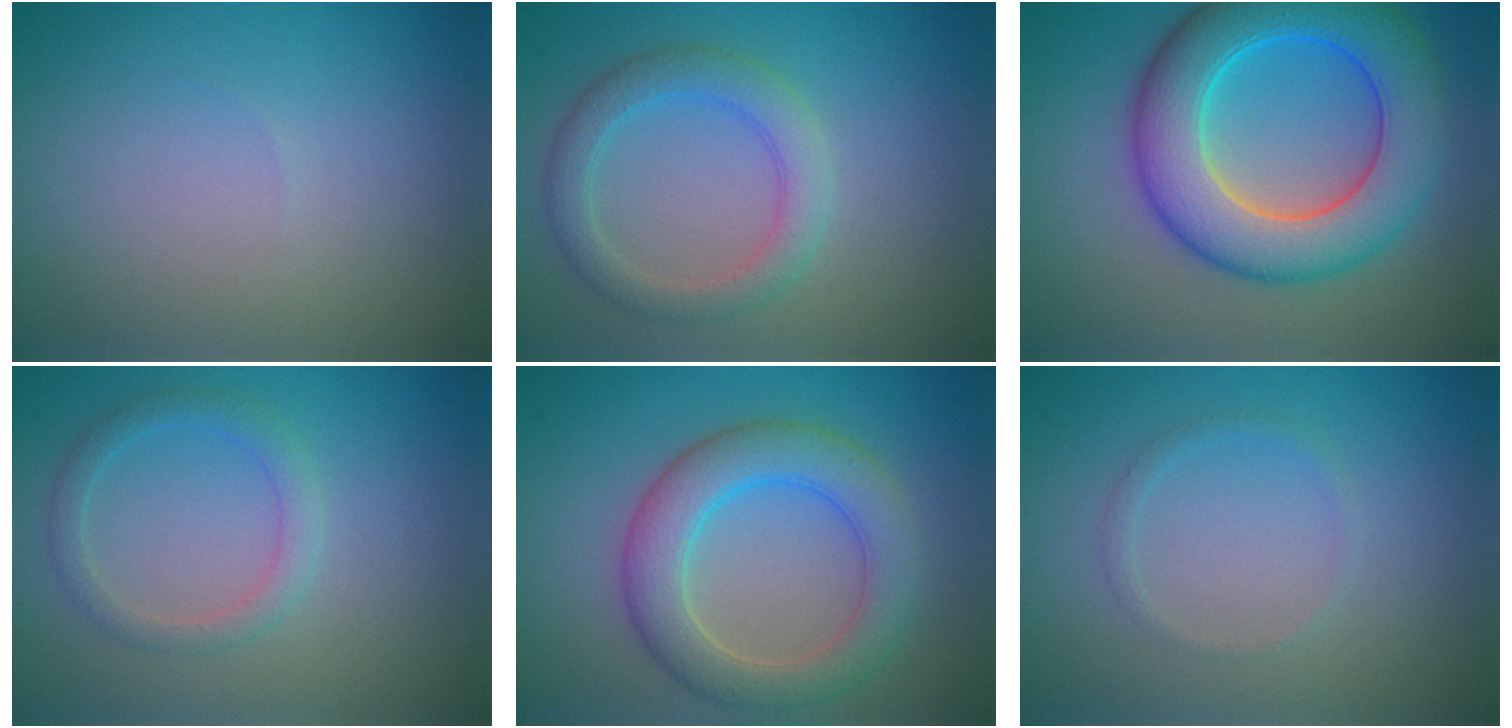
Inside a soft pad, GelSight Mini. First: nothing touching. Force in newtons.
{"total": 3.5, "press": 3.5, "slide": 0.2}
{"total": 9.6, "press": 9.6, "slide": 0.2}
{"total": 2.1, "press": 2.1, "slide": 0.1}
{"total": 5.7, "press": 5.7, "slide": 0.2}
{"total": 0.9, "press": 0.9, "slide": 0.1}